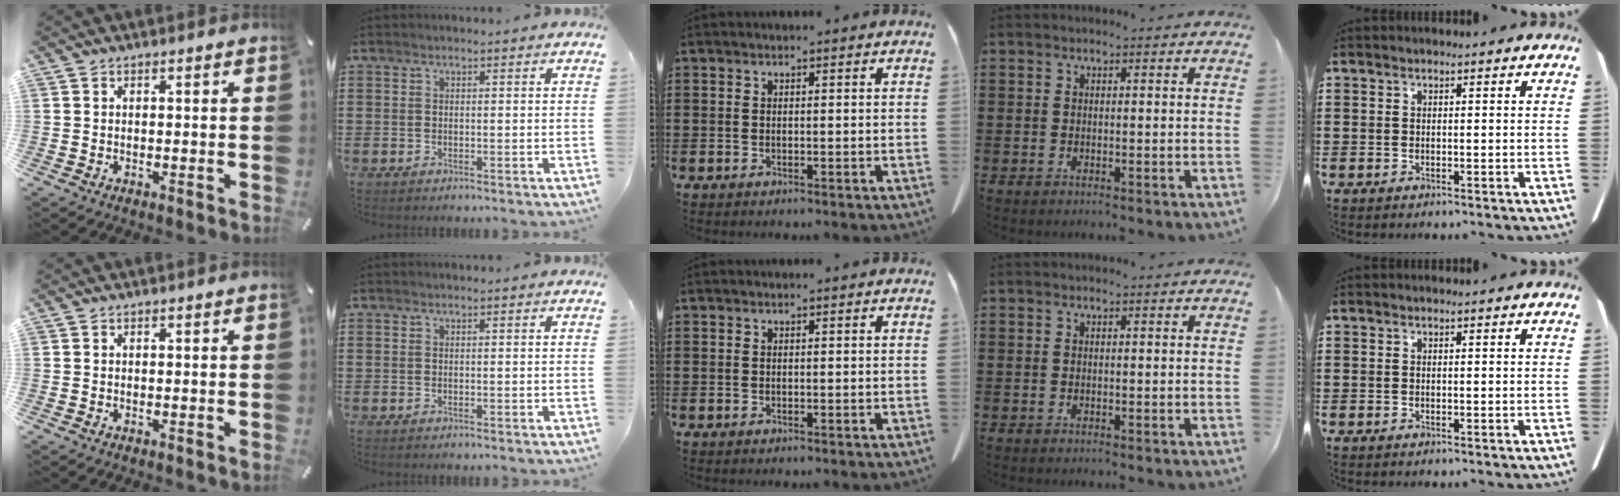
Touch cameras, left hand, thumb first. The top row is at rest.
{}